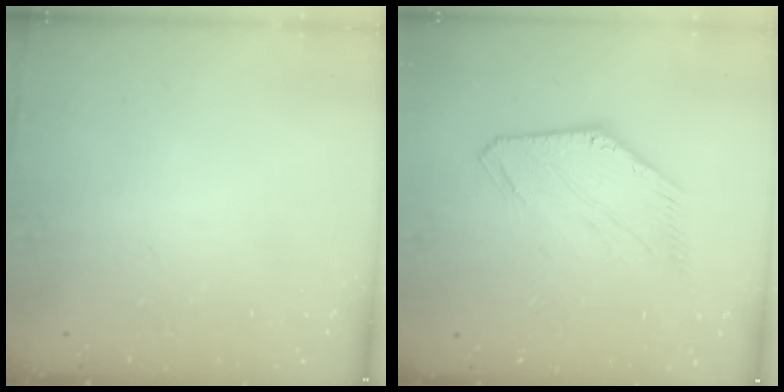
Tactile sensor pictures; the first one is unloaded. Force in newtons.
{"total": 5.1, "press": 5.1, "slide": 0.6}